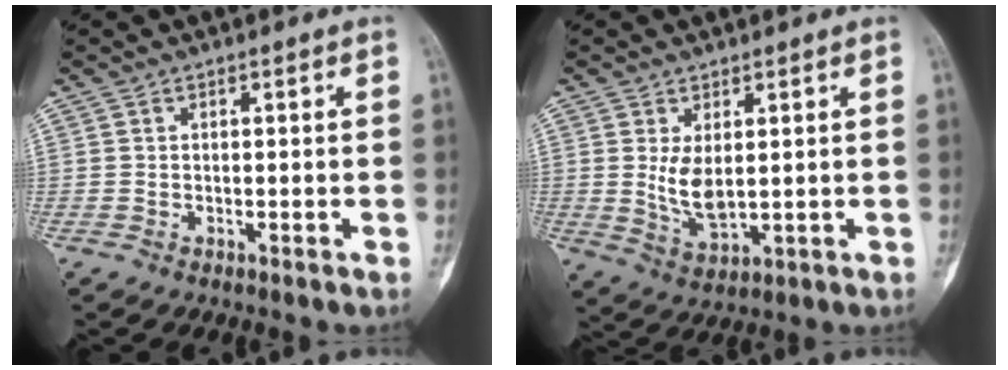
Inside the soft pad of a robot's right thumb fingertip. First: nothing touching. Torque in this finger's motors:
{"motor_torque": [1.19, 0.24, 0.30, -1.24, 0.13]}